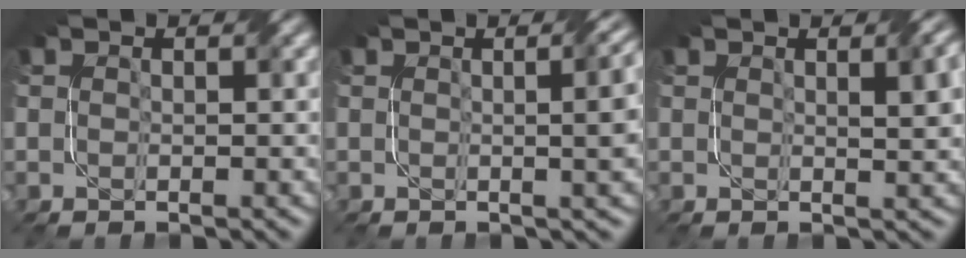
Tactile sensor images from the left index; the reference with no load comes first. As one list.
[{"total": 7.2, "force": [0.6, 3.0, 6.5], "torque": [-0.025, 0.023, 0.002]}, {"total": 3.9, "force": [1.4, 1.2, 3.4], "torque": [-0.034, 0.007, 0.020]}]